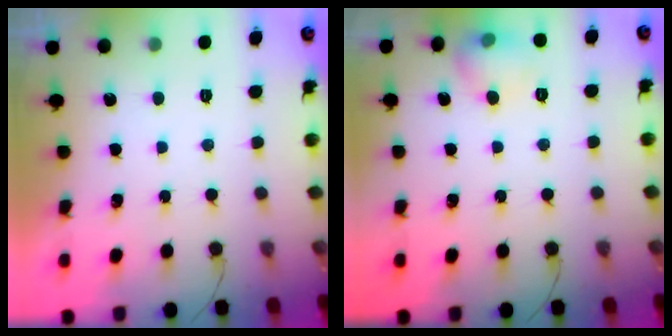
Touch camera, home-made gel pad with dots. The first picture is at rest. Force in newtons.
{"total": 9.8, "press": 7.6, "slide": 6.2}